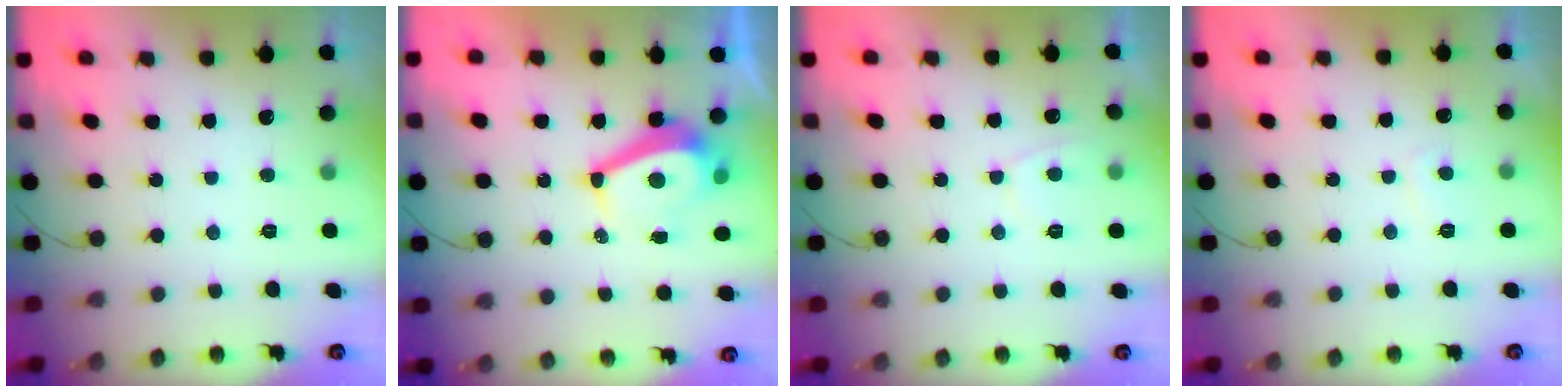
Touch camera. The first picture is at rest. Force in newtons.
{"total": 7.9, "press": 7.9, "slide": 0.3}
{"total": 2.5, "press": 2.4, "slide": 0.6}
{"total": 1.6, "press": 1.5, "slide": 0.6}